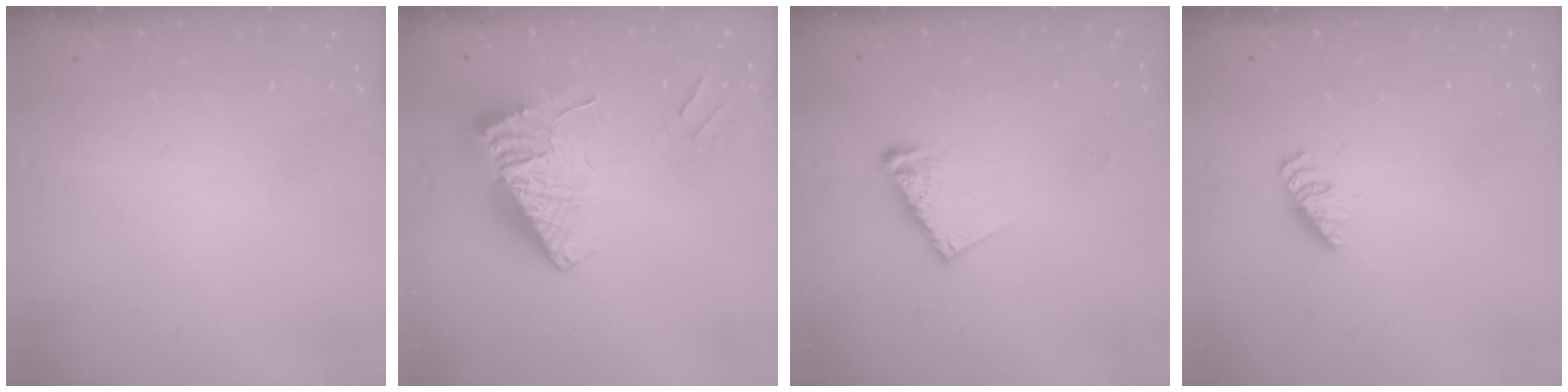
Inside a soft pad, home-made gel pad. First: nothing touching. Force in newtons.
{"total": 11.0, "press": 10.9, "slide": 0.9}
{"total": 7.3, "press": 7.3, "slide": 0.0}
{"total": 2.5, "press": 2.4, "slide": 0.4}